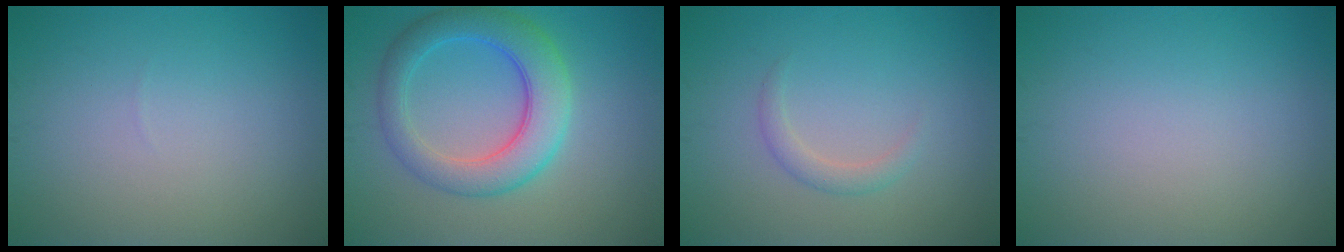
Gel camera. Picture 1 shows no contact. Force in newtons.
{"total": 6.1, "press": 6.1, "slide": 0.1}
{"total": 1.4, "press": 1.4, "slide": 0.1}
{"total": 0.0}